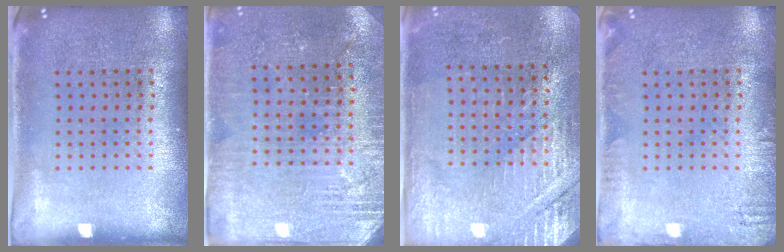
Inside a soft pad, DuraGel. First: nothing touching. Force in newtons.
{"total": 2.9, "press": 2.8, "slide": 0.6}
{"total": 2.8, "press": 2.8, "slide": 0.5}
{"total": 1.5, "press": 1.5, "slide": 0.2}